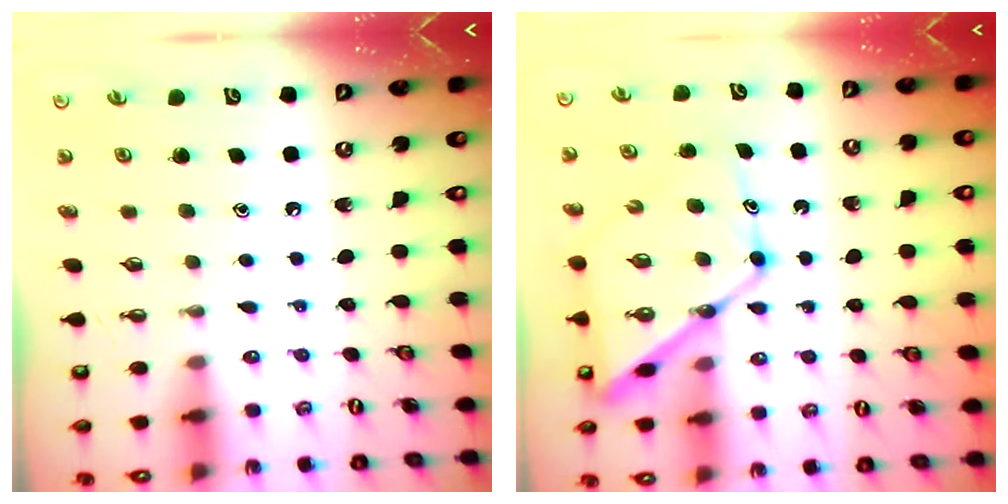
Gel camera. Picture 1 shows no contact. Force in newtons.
{"total": 14.2, "press": 14.1, "slide": 1.4}